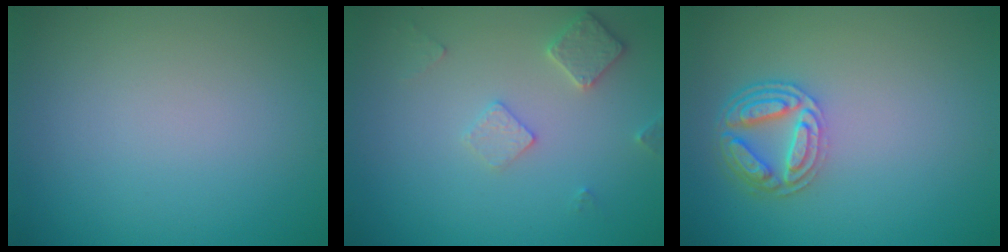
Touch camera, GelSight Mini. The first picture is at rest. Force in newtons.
{"total": 2.5, "press": 2.4, "slide": 0.4}
{"total": 4.3, "press": 3.4, "slide": 2.6}